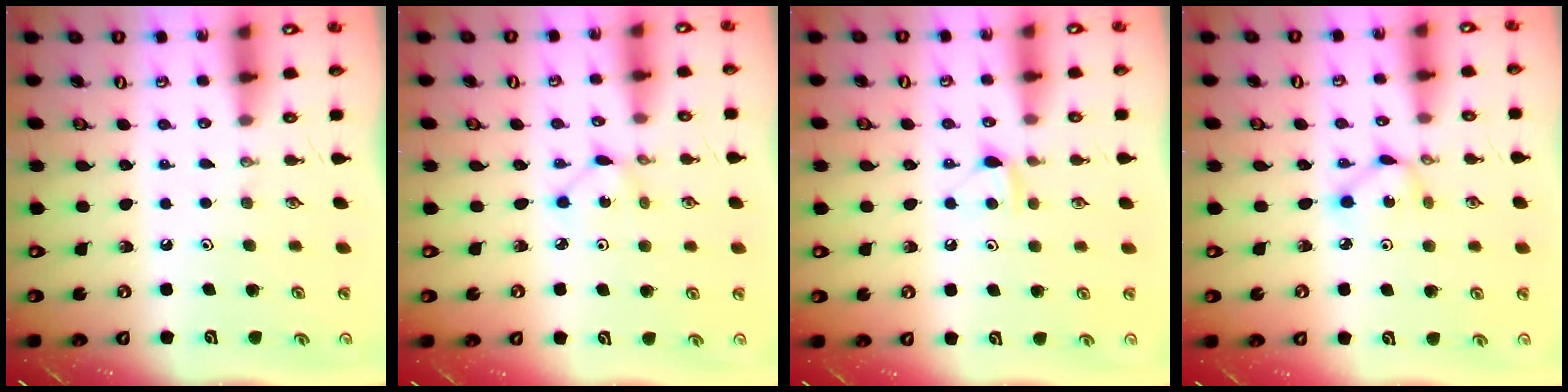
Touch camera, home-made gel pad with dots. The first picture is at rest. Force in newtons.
{"total": 1.6, "press": 1.5, "slide": 0.2}
{"total": 5.8, "press": 5.7, "slide": 0.9}
{"total": 2.8, "press": 2.8, "slide": 0.1}